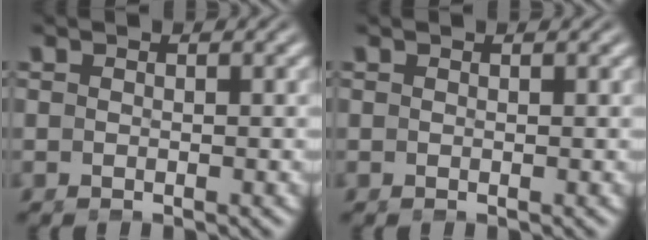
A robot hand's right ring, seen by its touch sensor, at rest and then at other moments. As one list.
[{"total": 0.0}]